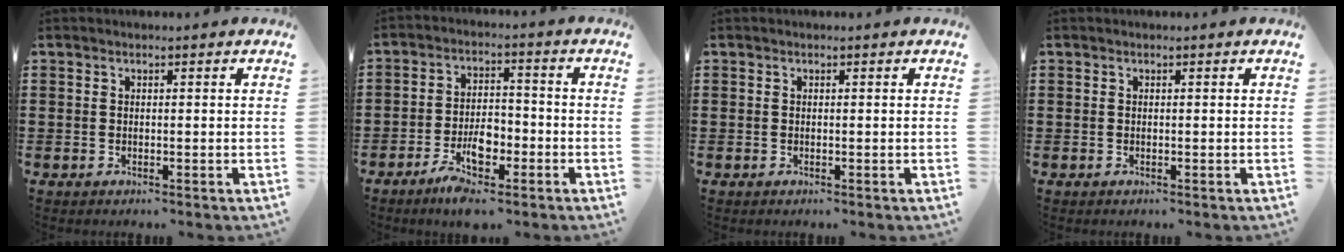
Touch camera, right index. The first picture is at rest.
{"total": 5.8, "force": [-3.4, 2.7, 3.9], "torque": [-0.077, 0.010, -0.065]}
{"total": 0.0}
{"total": 0.0}